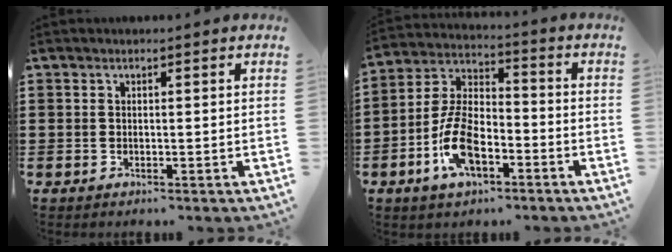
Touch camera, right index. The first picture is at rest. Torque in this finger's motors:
{"motor_torque": [1.29, 0.84, 0.92, 0.21]}